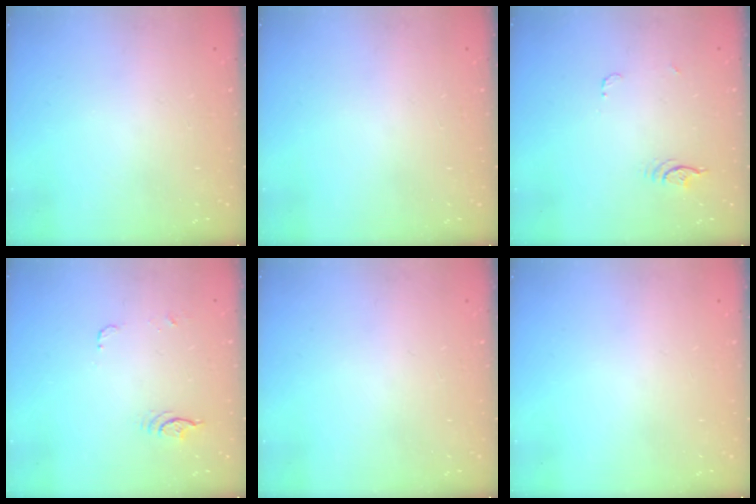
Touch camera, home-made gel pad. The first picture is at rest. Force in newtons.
{"total": 0.0}
{"total": 3.9, "press": 3.5, "slide": 1.7}
{"total": 14.3, "press": 5.9, "slide": 13.1}
{"total": 0.0}
{"total": 0.0}